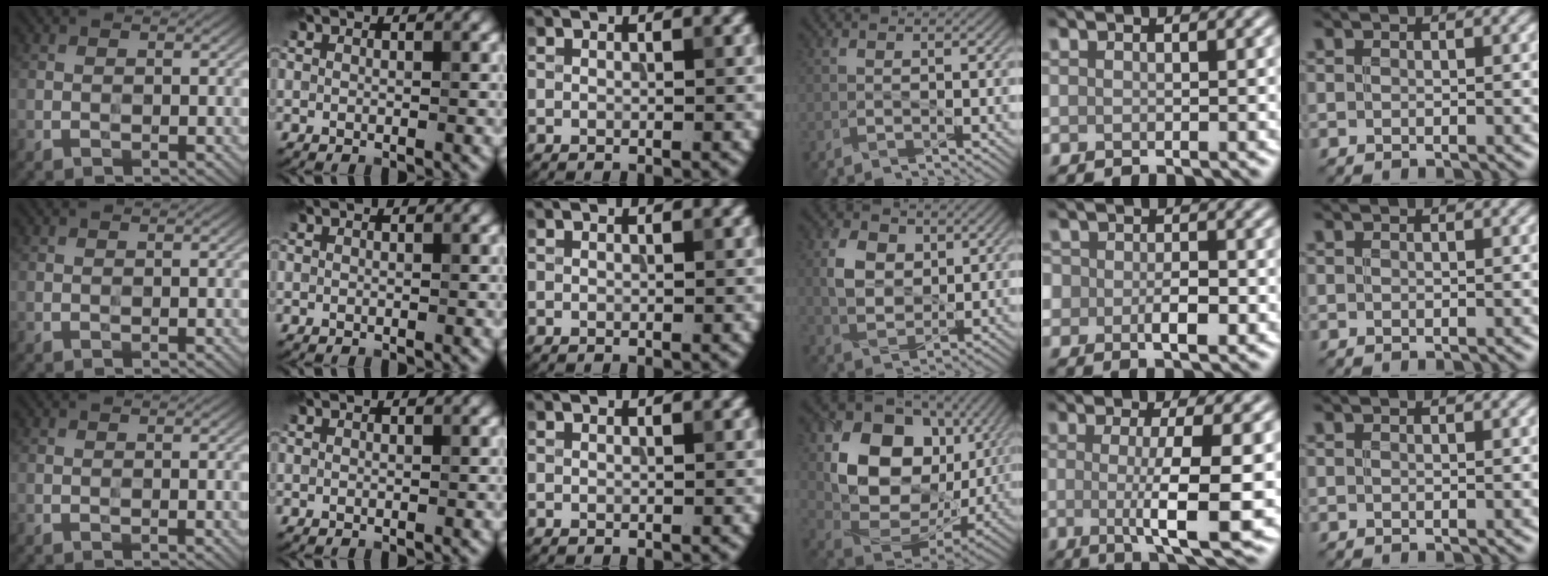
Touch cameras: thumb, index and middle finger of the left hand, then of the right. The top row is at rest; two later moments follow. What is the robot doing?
{"motion": "wipe", "object": "measuring cup"}